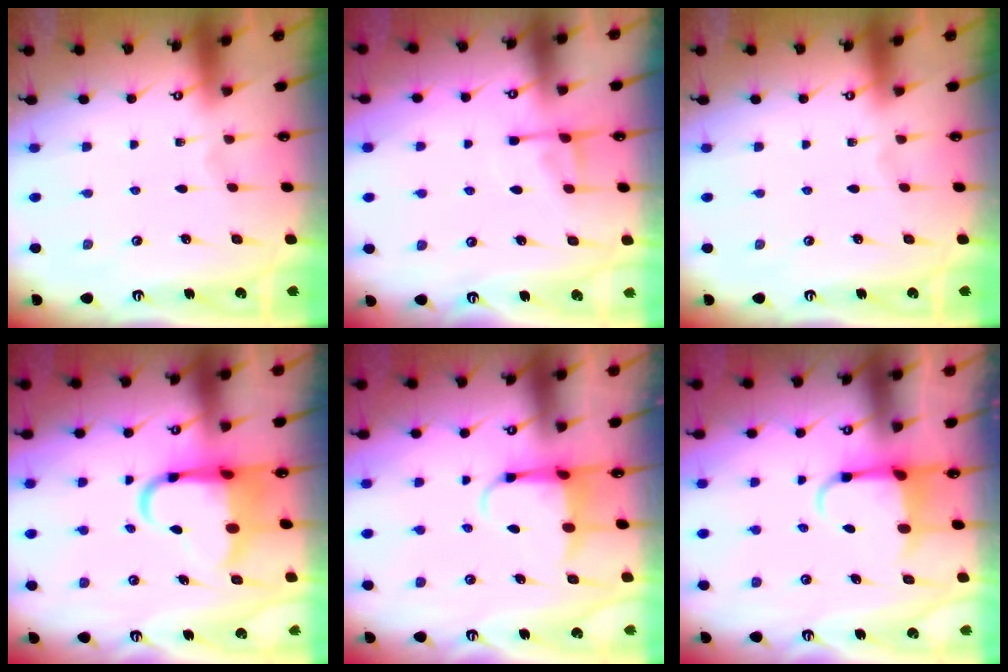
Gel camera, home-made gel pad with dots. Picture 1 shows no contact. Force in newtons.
{"total": 5.3, "press": 5.2, "slide": 0.9}
{"total": 0.0}
{"total": 8.2, "press": 7.9, "slide": 2.0}
{"total": 4.1, "press": 4.0, "slide": 1.1}
{"total": 4.0, "press": 3.8, "slide": 1.1}